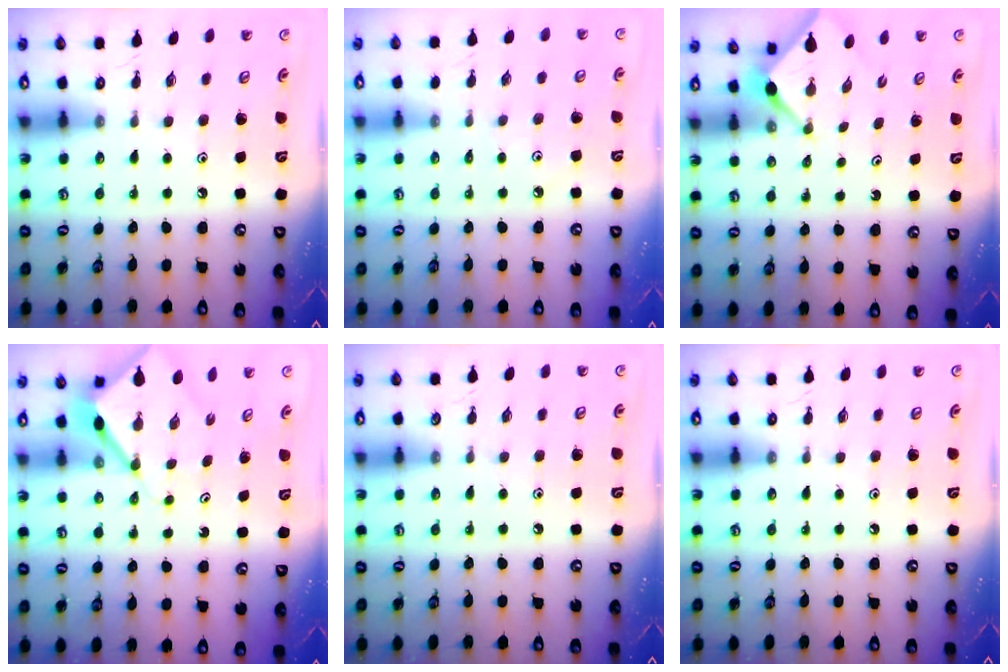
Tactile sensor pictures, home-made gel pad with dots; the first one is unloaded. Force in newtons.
{"total": 1.9, "press": 1.9, "slide": 0.4}
{"total": 2.9, "press": 2.9, "slide": 0.4}
{"total": 7.4, "press": 7.4, "slide": 0.7}
{"total": 2.3, "press": 2.3, "slide": 0.4}
{"total": 0.0}